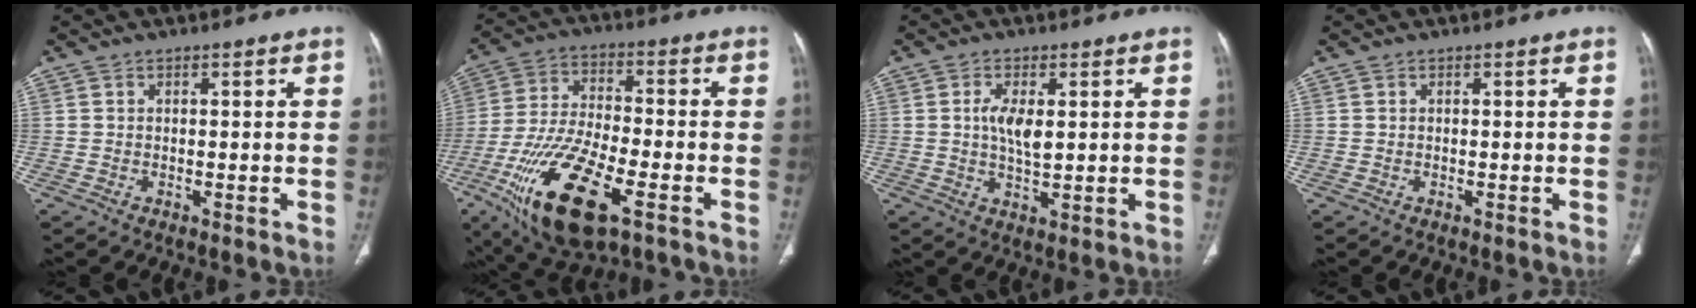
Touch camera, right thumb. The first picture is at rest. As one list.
[{"total": 20.3, "force": [-9.0, 7.6, 16.5], "torque": [-0.331, 0.006, -0.155]}, {"total": 5.6, "force": [1.1, 2.3, 5.0], "torque": [-0.095, -0.012, 0.019]}, {"total": 0.0}]